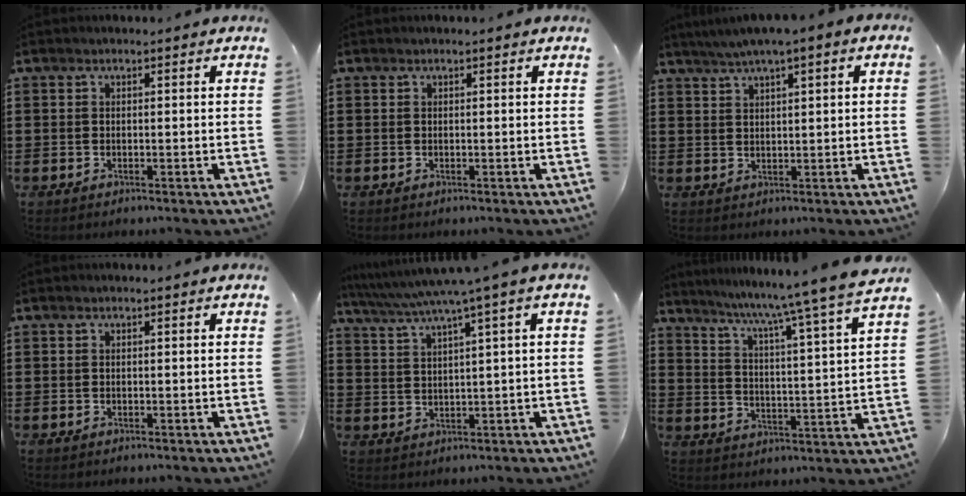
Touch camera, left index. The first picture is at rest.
{"total": 0.0}
{"total": 2.5, "force": [1.5, 0.0, 2.0], "torque": [-0.040, 0.000, 0.026]}
{"total": 0.0}
{"total": 4.8, "force": [2.8, -0.8, 3.9], "torque": [-0.084, -0.020, 0.042]}
{"total": 6.9, "force": [5.8, -1.9, 3.3], "torque": [-0.080, -0.058, 0.084]}